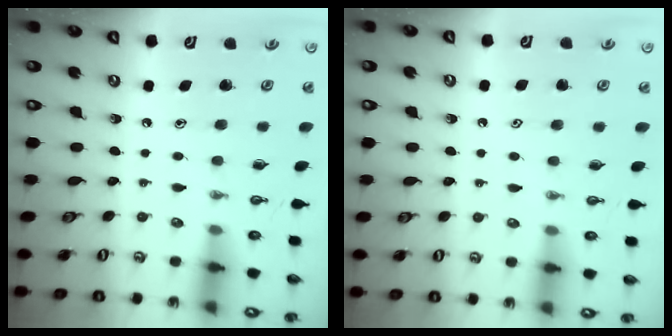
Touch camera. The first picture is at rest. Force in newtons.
{"total": 0.8, "press": 0.2, "slide": 0.7}